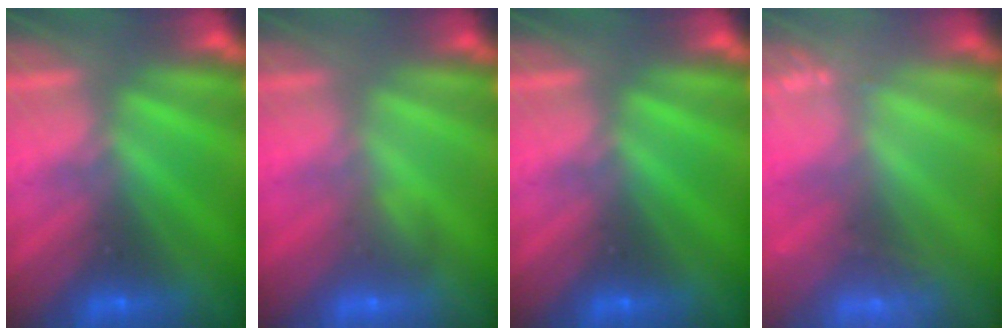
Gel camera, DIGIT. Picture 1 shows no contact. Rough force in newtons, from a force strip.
{"total": 2.8}
{"total": 0.0}
{"total": 2.5}